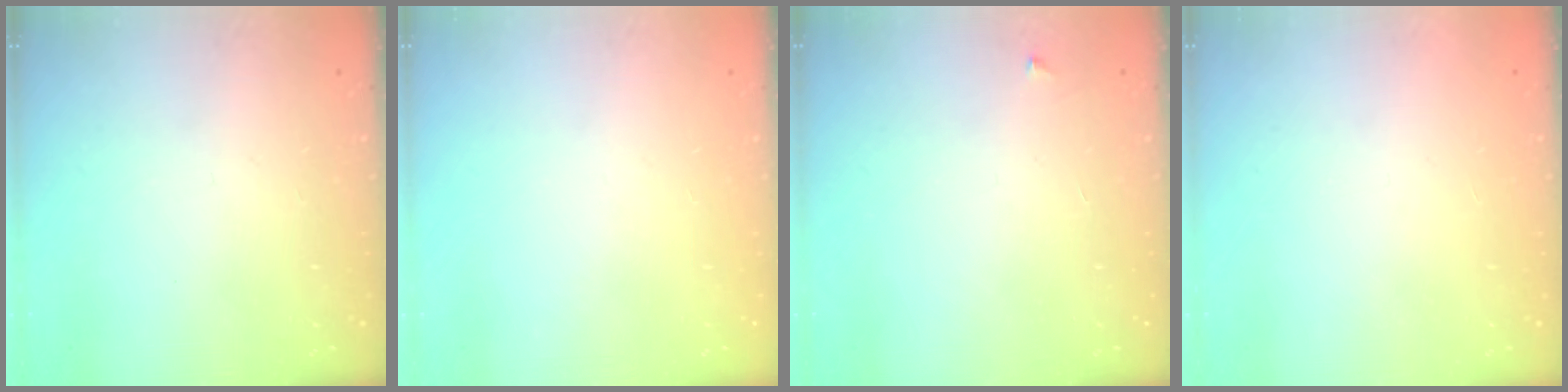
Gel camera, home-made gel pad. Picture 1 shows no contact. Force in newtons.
{"total": 0.0}
{"total": 3.2, "press": 3.2, "slide": 0.5}
{"total": 1.5, "press": 1.5, "slide": 0.1}